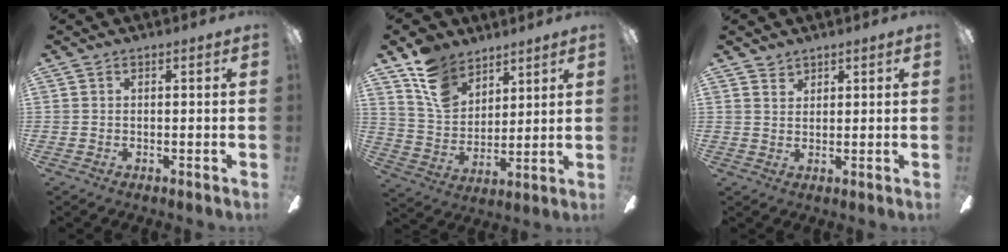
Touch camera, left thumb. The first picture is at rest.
{"total": 12.7, "force": [9.2, 7.9, 4.1], "torque": [-0.097, -0.043, 0.183]}
{"total": 2.1, "force": [1.9, 0.9, 0.0], "torque": [0.006, -0.008, 0.036]}